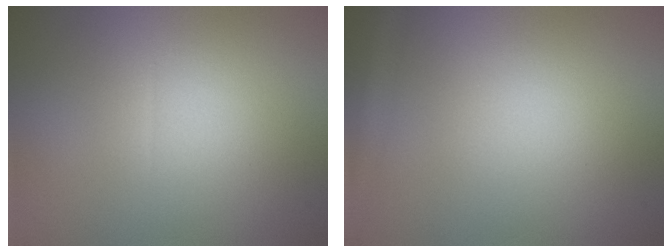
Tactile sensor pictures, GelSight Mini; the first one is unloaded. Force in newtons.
{"total": 2.1, "press": 2.1, "slide": 0.1}